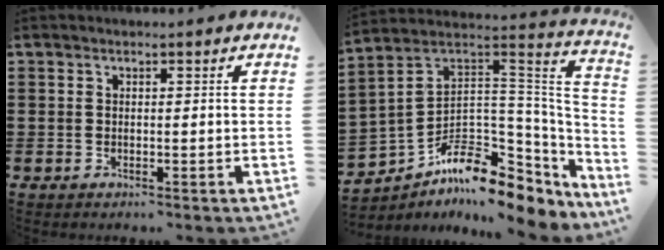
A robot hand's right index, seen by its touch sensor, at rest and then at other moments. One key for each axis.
{"total": 8.0, "fx": -5.3, "fy": 4.5, "fz": 4.0, "tx": -0.071, "ty": -0.013, "tz": -0.096}